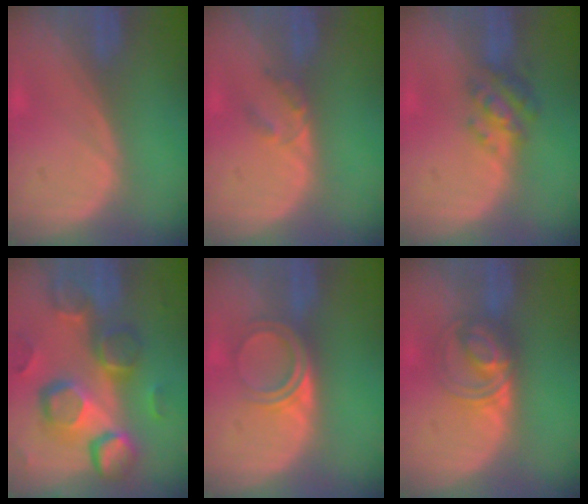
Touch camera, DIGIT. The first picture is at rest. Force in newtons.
{"total": 2.3, "press": 2.0, "slide": 1.1}
{"total": 4.7, "press": 4.6, "slide": 1.0}
{"total": 12.8, "press": 11.2, "slide": 6.2}
{"total": 4.8, "press": 4.1, "slide": 2.6}
{"total": 5.4, "press": 5.4, "slide": 0.5}